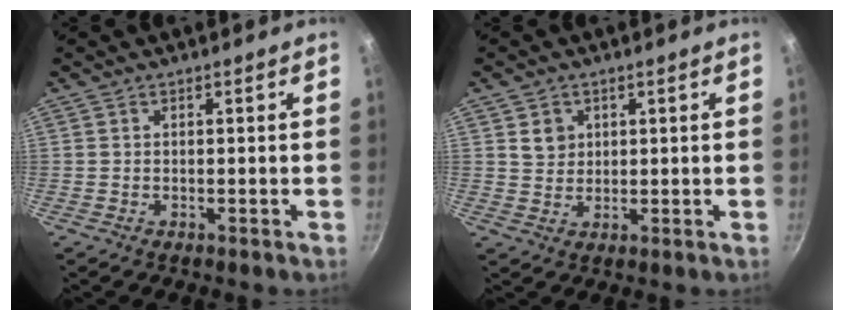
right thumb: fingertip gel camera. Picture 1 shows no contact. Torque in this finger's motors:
{"motor_torque": [0.41, 1.24, 0.33, -0.12, -0.01]}